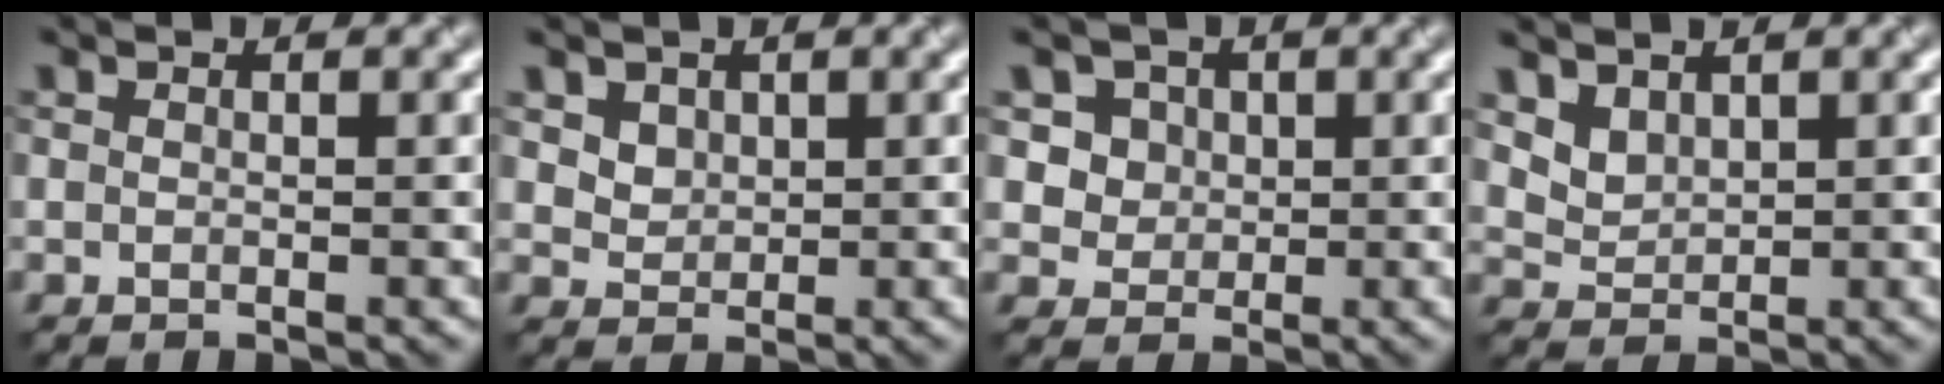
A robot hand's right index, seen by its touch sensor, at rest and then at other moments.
{"total": 2.5, "force": [1.4, 1.8, 1.0], "torque": [-0.029, -0.003, 0.042]}
{"total": 4.7, "force": [2.0, 3.9, 1.7], "torque": [-0.029, 0.000, 0.035]}
{"total": 2.7, "force": [1.9, 1.6, 1.0], "torque": [-0.031, -0.008, 0.057]}